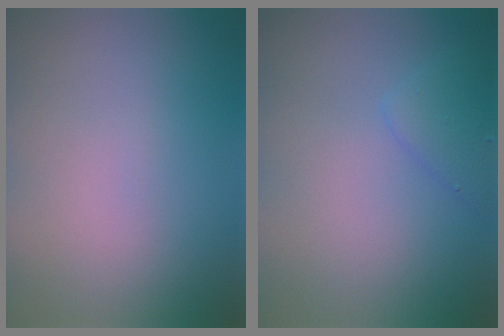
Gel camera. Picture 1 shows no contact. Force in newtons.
{"total": 2.0, "press": 2.0, "slide": 0.0}